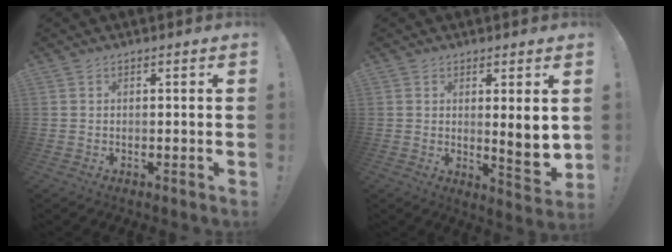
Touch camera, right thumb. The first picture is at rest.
{"total": 7.2, "force": [1.9, 0.8, 6.9], "torque": [-0.083, -0.027, 0.030]}